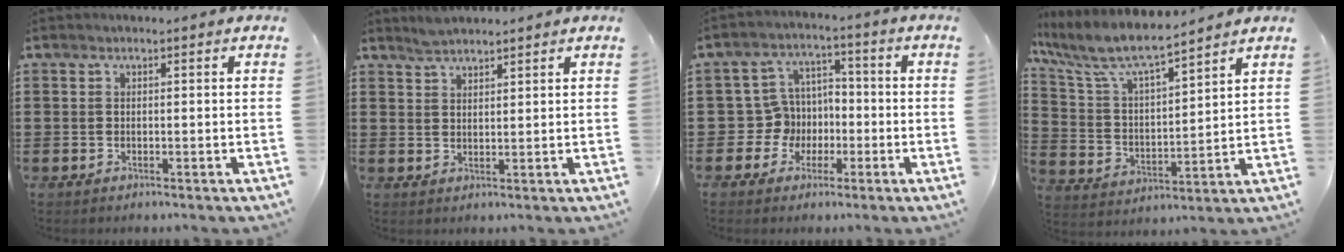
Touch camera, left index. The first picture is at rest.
{"total": 2.3, "force": [2.3, 0.4, 0.2], "torque": [-0.011, 0.003, 0.045]}
{"total": 6.3, "force": [-1.2, 6.1, 1.1], "torque": [-0.060, 0.003, -0.026]}
{"total": 8.0, "force": [6.9, 1.2, 3.8], "torque": [-0.105, -0.037, 0.115]}